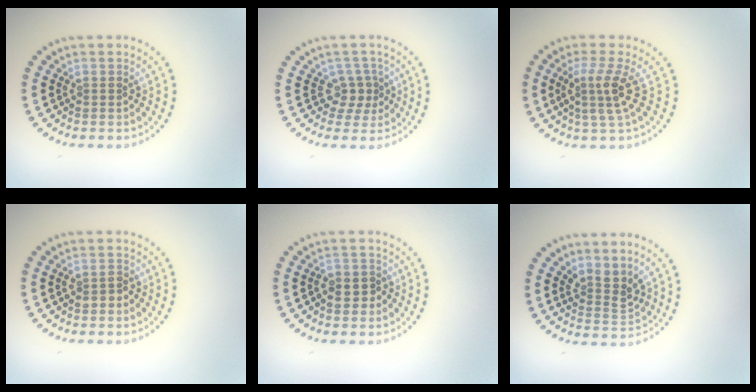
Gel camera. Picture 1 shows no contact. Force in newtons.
{"total": 2.1, "press": 1.6, "slide": 1.4}
{"total": 3.1, "press": 2.2, "slide": 2.2}
{"total": 1.4, "press": 1.3, "slide": 0.5}
{"total": 2.3, "press": 2.2, "slide": 0.7}
{"total": 2.5, "press": 1.8, "slide": 1.7}